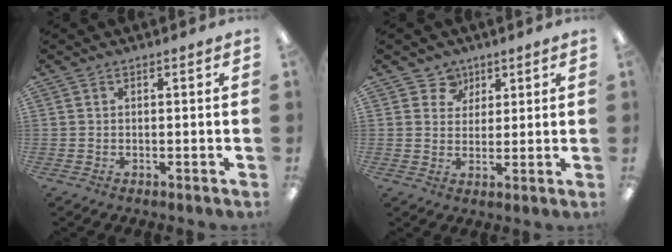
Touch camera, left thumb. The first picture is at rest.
{"total": 5.3, "force": [3.3, 4.2, 0.2], "torque": [-0.004, -0.010, 0.058]}